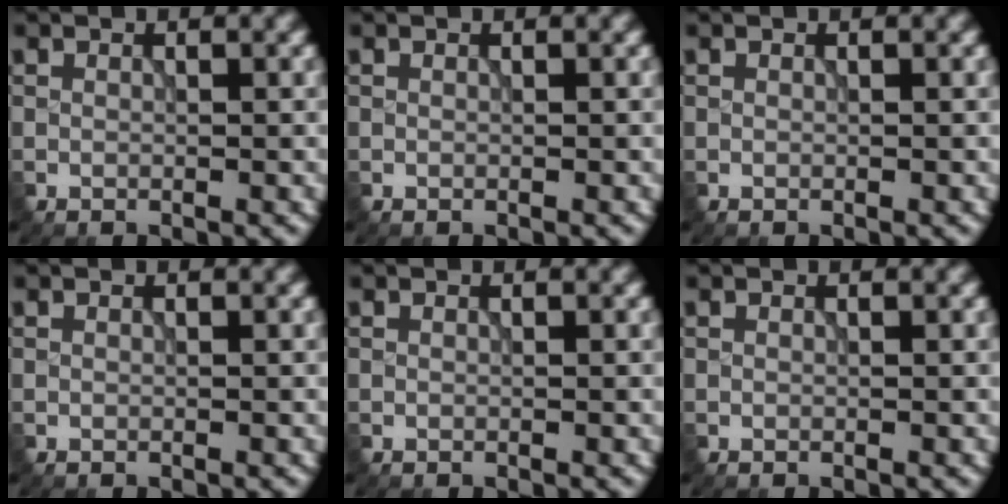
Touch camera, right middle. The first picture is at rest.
{"total": 0.0}
{"total": 0.0}
{"total": 0.0}
{"total": 0.0}
{"total": 0.0}